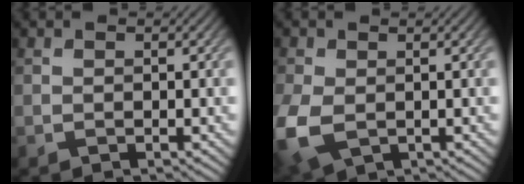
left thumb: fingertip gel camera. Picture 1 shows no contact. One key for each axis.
{"total": 7.2, "fx": -1.5, "fy": 4.8, "fz": 5.1, "tx": -0.163, "ty": -0.021, "tz": -0.027}